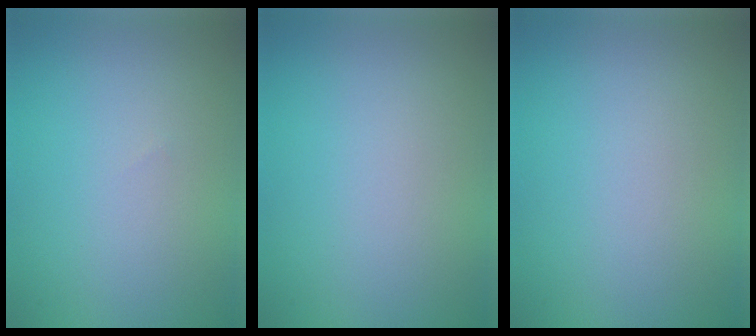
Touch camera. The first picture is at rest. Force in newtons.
{"total": 0.0}
{"total": 0.0}